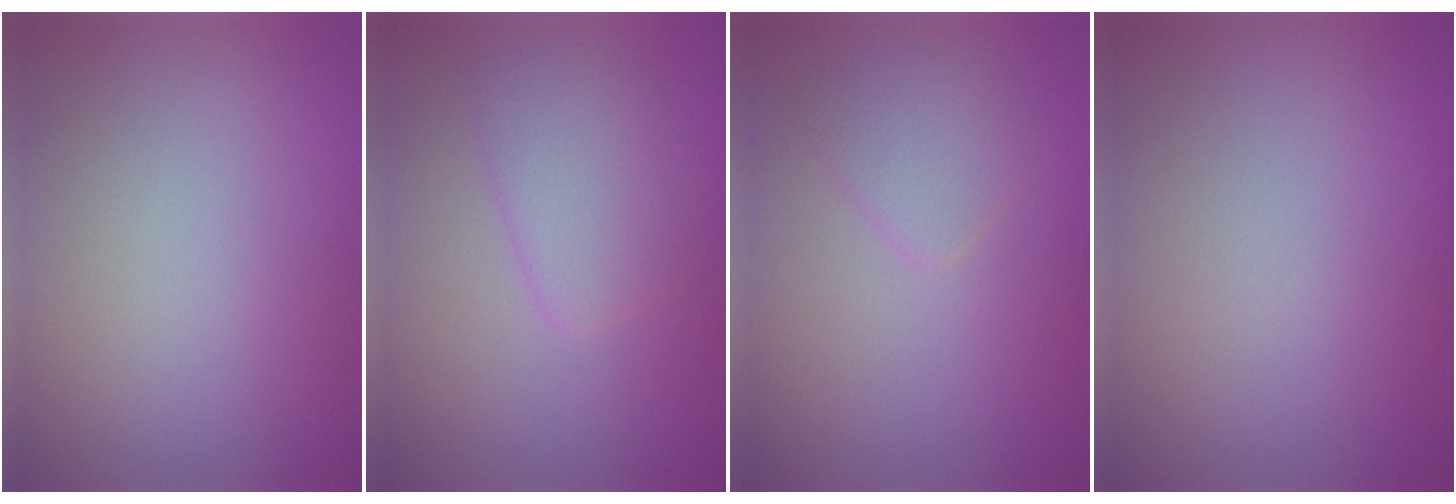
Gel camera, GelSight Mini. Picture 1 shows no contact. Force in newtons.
{"total": 2.9, "press": 2.9, "slide": 0.1}
{"total": 1.9, "press": 1.9, "slide": 0.1}
{"total": 0.0}